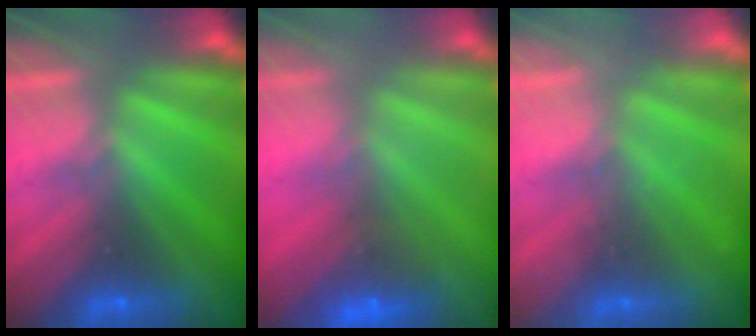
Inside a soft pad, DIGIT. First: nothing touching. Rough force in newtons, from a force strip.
{"total": 7.2}
{"total": 2.2}